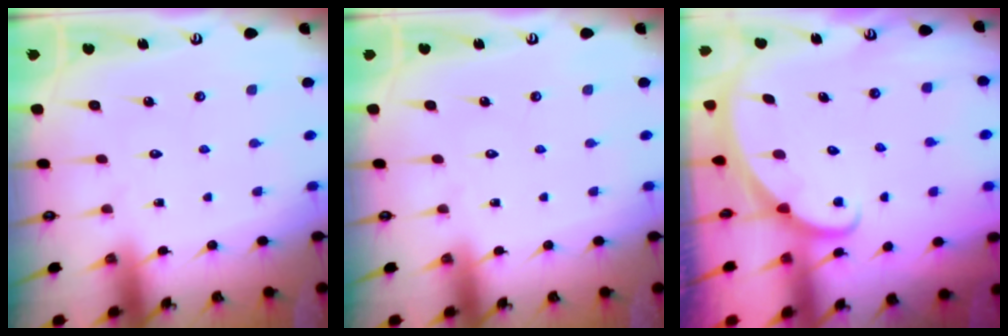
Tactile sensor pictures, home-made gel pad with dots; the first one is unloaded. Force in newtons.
{"total": 0.0}
{"total": 1.9, "press": 1.9, "slide": 0.0}